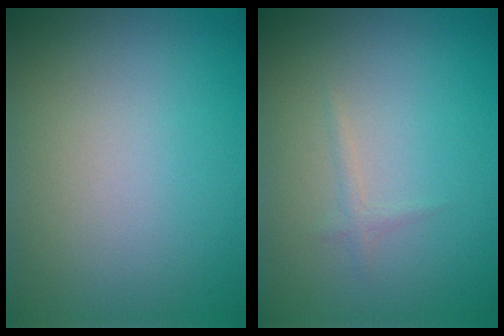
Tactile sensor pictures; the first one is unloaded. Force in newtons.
{"total": 0.7, "press": 0.7, "slide": 0.0}